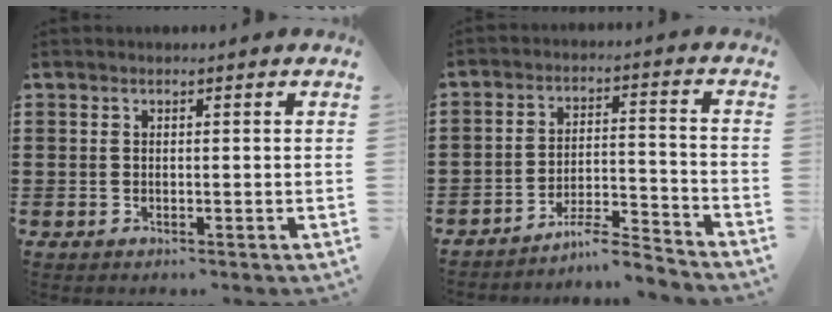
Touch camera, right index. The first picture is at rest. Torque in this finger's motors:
{"motor_torque": [0.31, 0.80, -0.01, -0.06]}